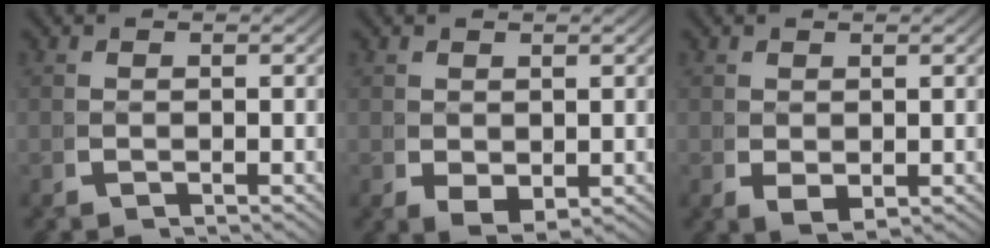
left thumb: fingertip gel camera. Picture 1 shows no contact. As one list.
[{"total": 2.3, "force": [0.0, 1.7, 1.6], "torque": [-0.037, -0.023, 0.020]}, {"total": 1.6, "force": [0.2, 1.1, 1.2], "torque": [-0.029, -0.017, 0.020]}]